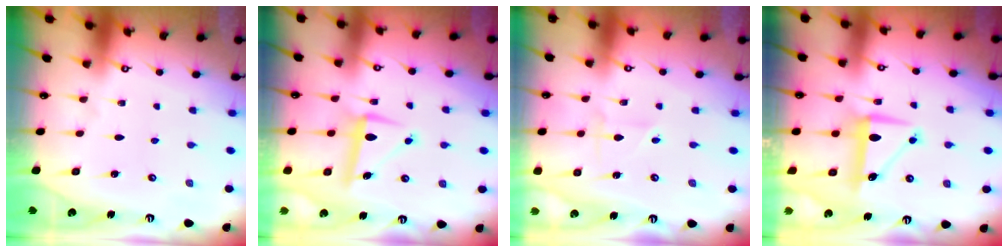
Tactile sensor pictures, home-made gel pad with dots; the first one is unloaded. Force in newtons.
{"total": 7.8, "press": 7.8, "slide": 1.1}
{"total": 2.0, "press": 2.0, "slide": 0.2}
{"total": 8.3, "press": 8.2, "slide": 0.3}